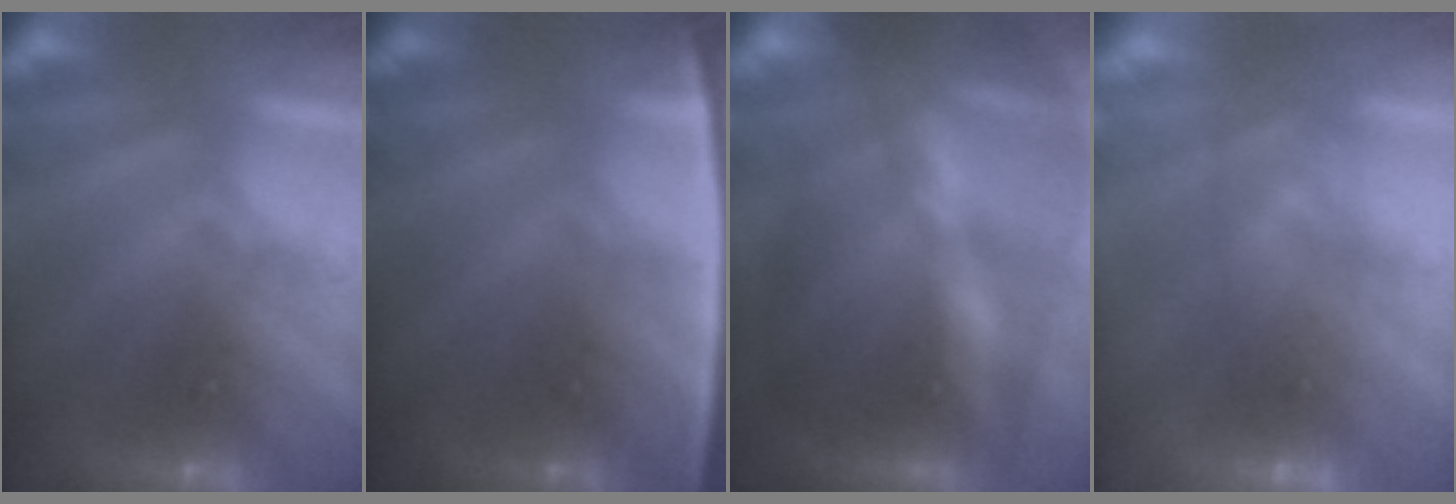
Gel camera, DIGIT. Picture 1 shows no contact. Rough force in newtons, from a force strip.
{"total": 2.4}
{"total": 11.7}
{"total": 7.8}